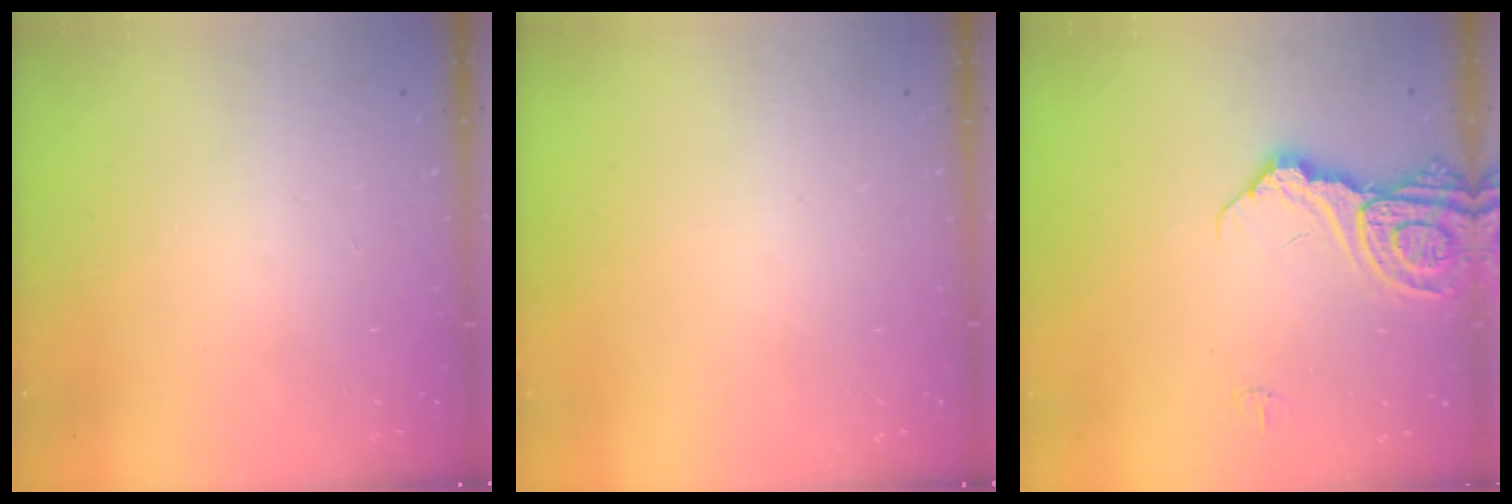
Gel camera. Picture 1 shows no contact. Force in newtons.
{"total": 0.0}
{"total": 13.2, "press": 13.1, "slide": 1.5}